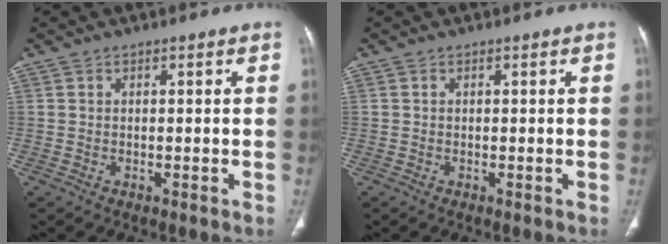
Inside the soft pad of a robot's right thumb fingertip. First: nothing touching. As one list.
[{"total": 0.0}]